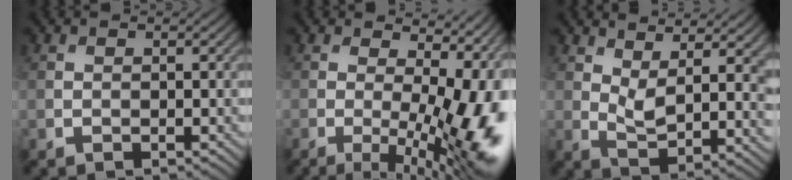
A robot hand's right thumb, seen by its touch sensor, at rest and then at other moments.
{"total": 14.9, "force": [-0.4, 6.0, 13.6], "torque": [-0.147, 0.002, 0.004]}
{"total": 8.7, "force": [3.5, 3.4, 7.2], "torque": [-0.134, -0.009, 0.069]}